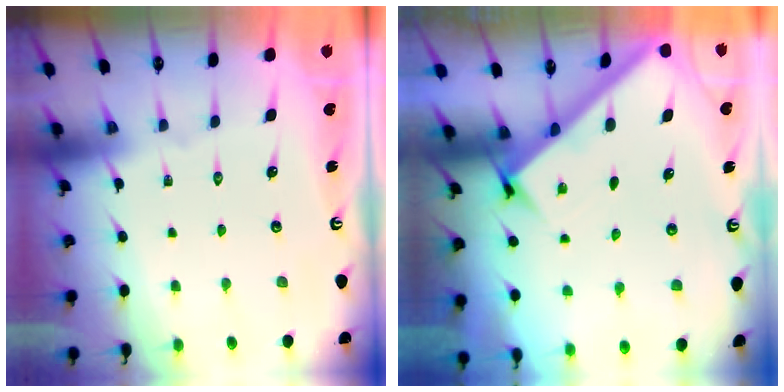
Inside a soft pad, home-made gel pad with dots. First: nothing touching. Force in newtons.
{"total": 2.5, "press": 2.5, "slide": 0.3}